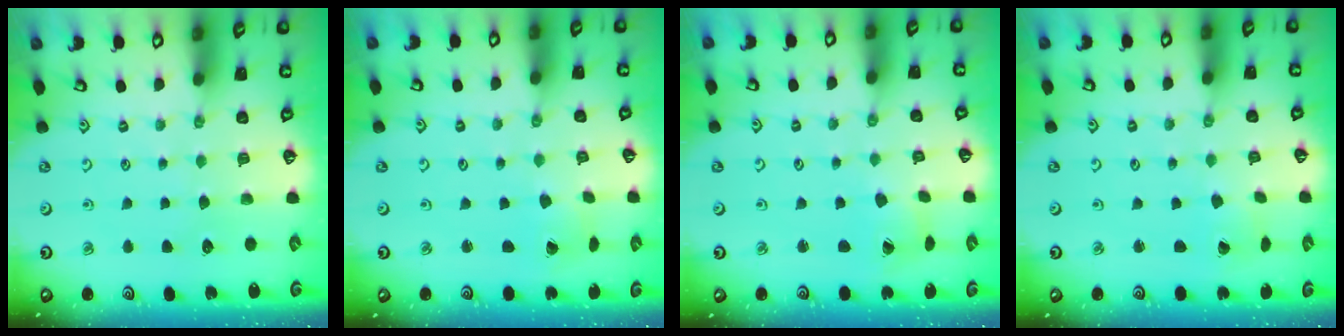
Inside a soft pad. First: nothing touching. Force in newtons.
{"total": 2.4, "press": 2.4, "slide": 0.3}
{"total": 2.9, "press": 2.9, "slide": 0.4}
{"total": 1.1, "press": 1.1, "slide": 0.1}